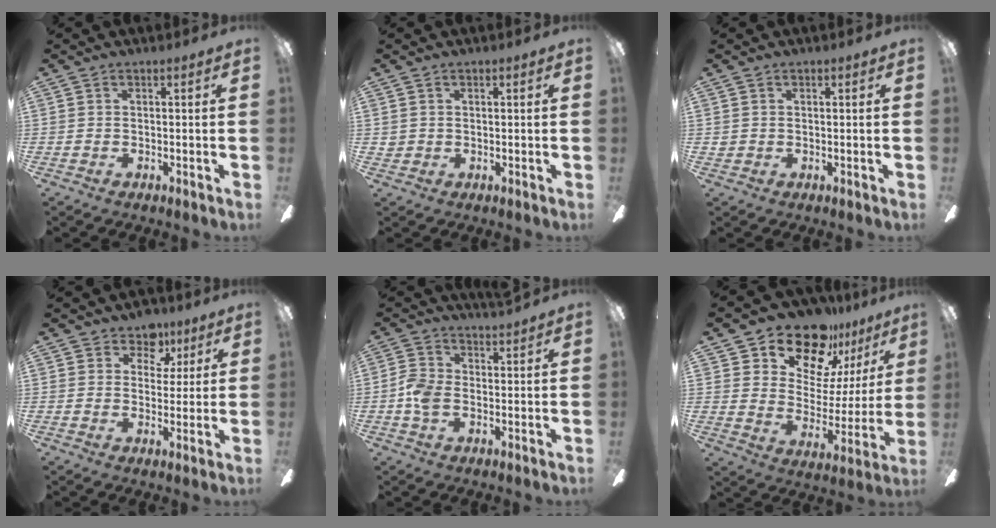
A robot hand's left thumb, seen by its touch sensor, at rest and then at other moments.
{"total": 1.4, "force": [0.5, 1.3, 0.2], "torque": [-0.006, 0.004, 0.009]}
{"total": 0.9, "force": [0.2, 0.9, 0.2], "torque": [-0.005, 0.005, 0.003]}
{"total": 6.7, "force": [3.9, 5.1, 2.0], "torque": [-0.021, -0.019, 0.069]}
{"total": 4.5, "force": [0.3, 2.7, 3.6], "torque": [-0.081, 0.001, 0.006]}
{"total": 17.5, "force": [14.2, 8.5, 5.8], "torque": [-0.103, -0.107, 0.249]}